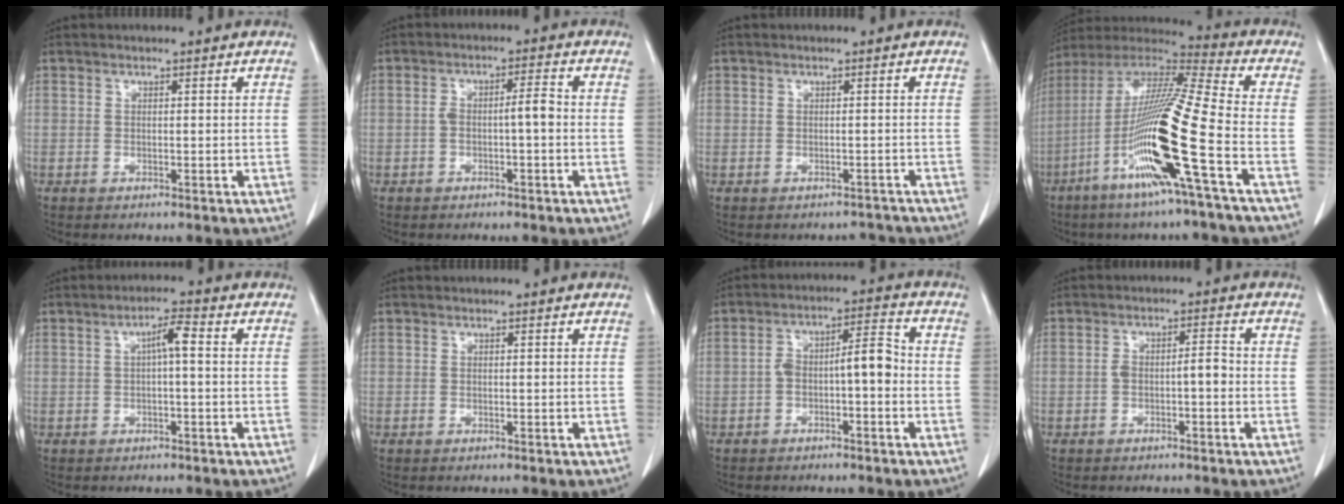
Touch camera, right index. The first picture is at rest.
{"total": 3.6, "force": [-0.6, 0.6, 3.5], "torque": [-0.062, 0.016, -0.007]}
{"total": 1.8, "force": [-1.4, 0.9, -0.6], "torque": [0.014, 0.007, -0.016]}
{"total": 19.3, "force": [-6.8, -1.2, 18.1], "torque": [-0.364, -0.021, -0.142]}
{"total": 3.3, "force": [0.3, 0.4, 3.3], "torque": [-0.057, 0.010, 0.005]}
{"total": 0.0}
{"total": 6.1, "force": [-1.5, 1.7, 5.6], "torque": [-0.096, 0.033, -0.024]}
{"total": 3.2, "force": [-0.9, 0.8, 2.9], "torque": [-0.048, 0.016, -0.011]}